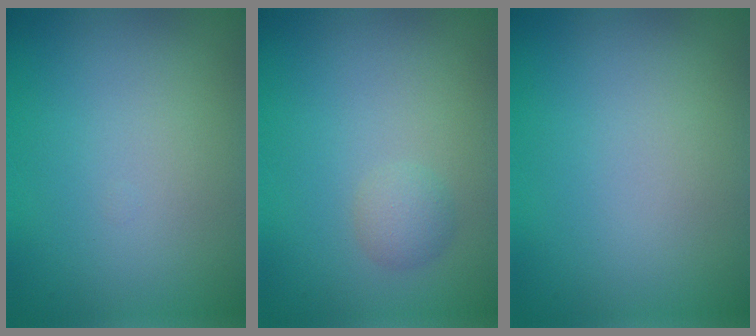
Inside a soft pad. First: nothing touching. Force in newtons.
{"total": 1.4, "press": 1.4, "slide": 0.1}
{"total": 0.0}